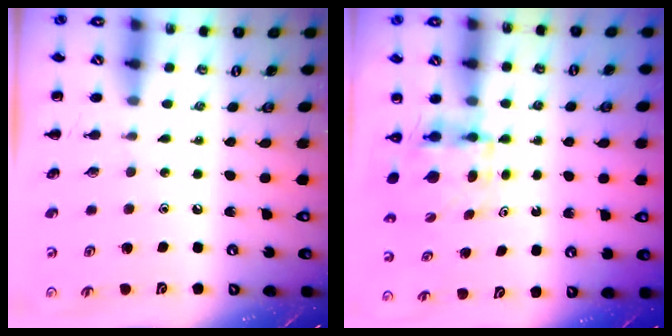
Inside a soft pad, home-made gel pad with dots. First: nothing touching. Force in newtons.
{"total": 3.9, "press": 3.9, "slide": 0.3}